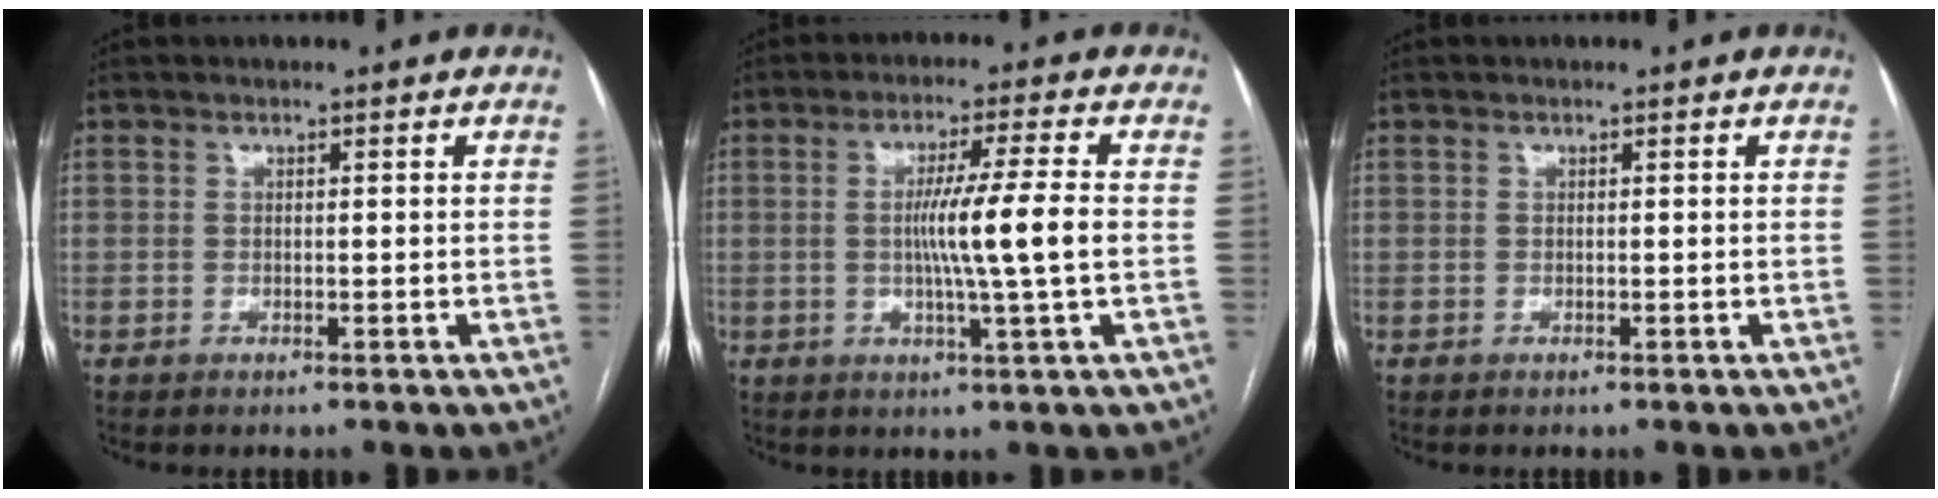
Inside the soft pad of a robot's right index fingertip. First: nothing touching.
{"total": 8.4, "force": [-0.3, -1.4, 8.3], "torque": [-0.144, -0.006, -0.005]}
{"total": 0.0}